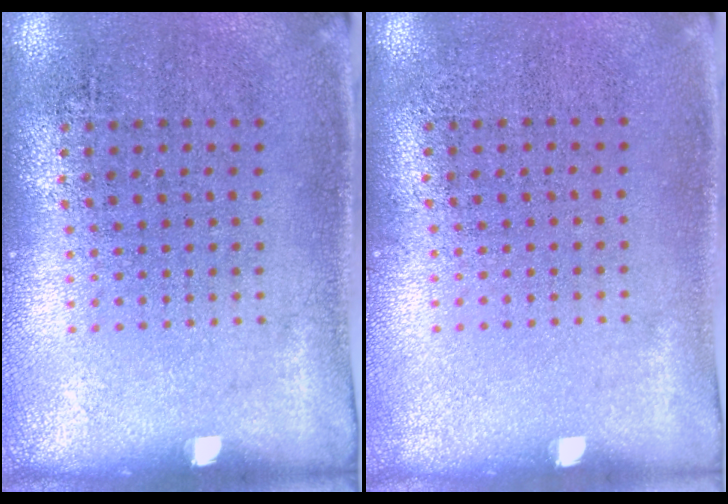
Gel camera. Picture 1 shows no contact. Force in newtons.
{"total": 0.0}